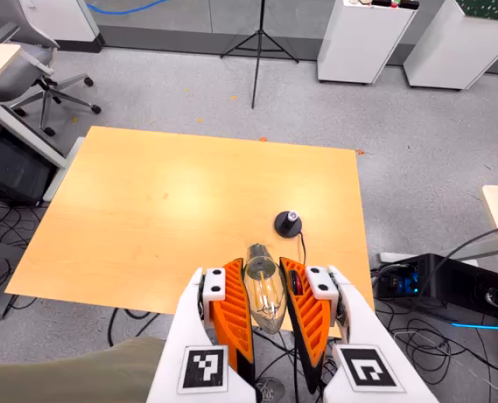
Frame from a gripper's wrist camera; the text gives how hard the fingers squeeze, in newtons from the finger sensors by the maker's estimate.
{"total": 19.9, "left": 21.1, "right": 18.7}